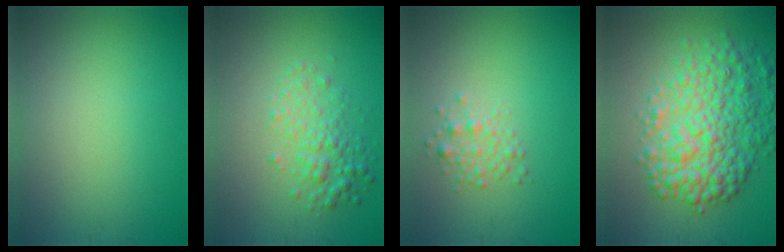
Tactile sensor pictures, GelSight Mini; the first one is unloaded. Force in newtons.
{"total": 2.6, "press": 2.6, "slide": 0.0}
{"total": 1.7, "press": 1.7, "slide": 0.1}
{"total": 7.8, "press": 7.8, "slide": 0.1}